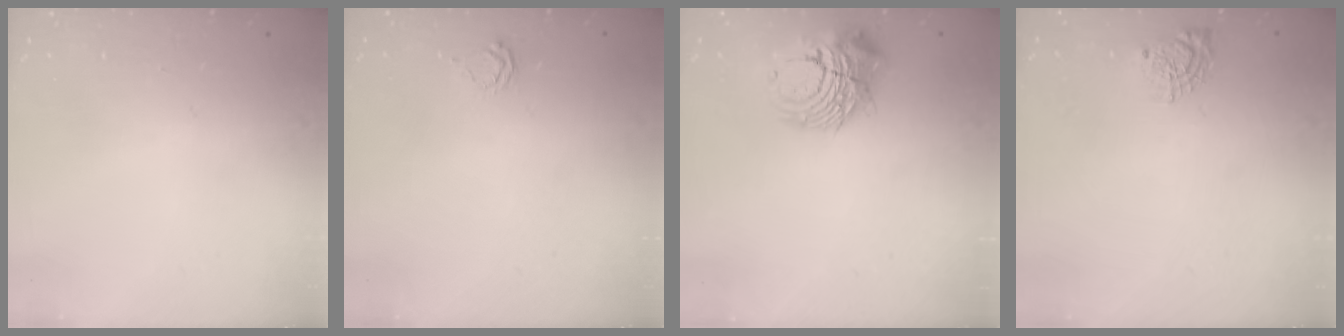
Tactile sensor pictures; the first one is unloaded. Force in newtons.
{"total": 2.5, "press": 2.4, "slide": 0.3}
{"total": 11.5, "press": 11.3, "slide": 1.7}
{"total": 7.9, "press": 7.9, "slide": 0.4}